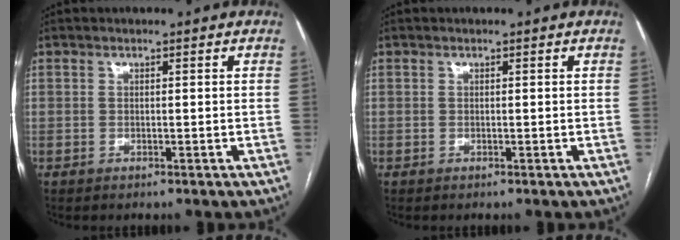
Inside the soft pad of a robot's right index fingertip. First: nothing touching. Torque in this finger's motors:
{"motor_torque": [0.00, 0.00, 0.00, 0.00]}